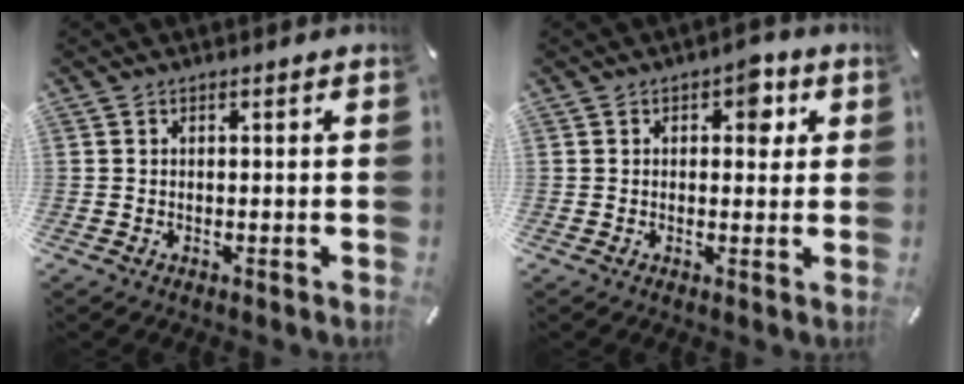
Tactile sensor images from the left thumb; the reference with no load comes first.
{"total": 4.2, "force": [1.1, 2.5, 3.1], "torque": [-0.026, -0.006, 0.008]}